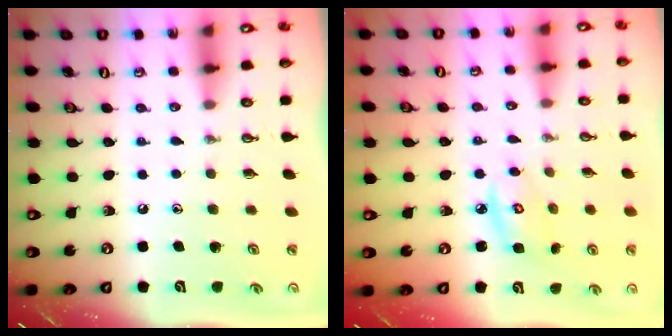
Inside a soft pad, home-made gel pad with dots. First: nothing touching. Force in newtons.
{"total": 5.1, "press": 5.1, "slide": 0.3}